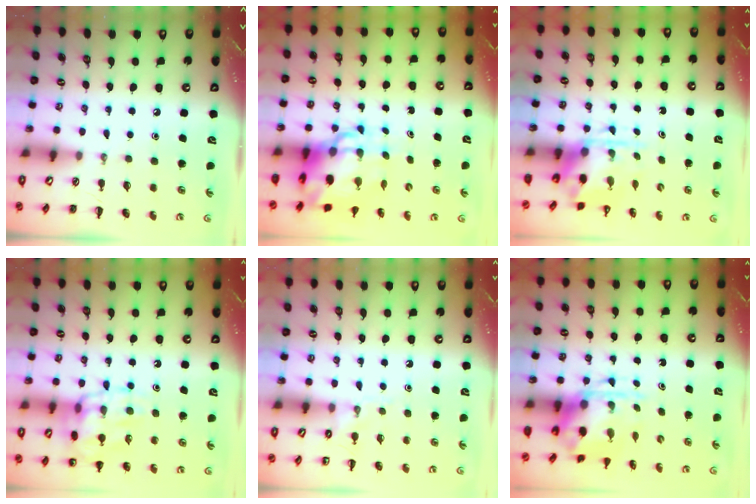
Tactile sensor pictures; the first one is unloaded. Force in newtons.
{"total": 10.1, "press": 9.7, "slide": 2.9}
{"total": 3.9, "press": 3.8, "slide": 0.9}
{"total": 18.2, "press": 18.1, "slide": 2.5}
{"total": 6.1, "press": 5.9, "slide": 1.5}
{"total": 4.7, "press": 4.7, "slide": 0.6}